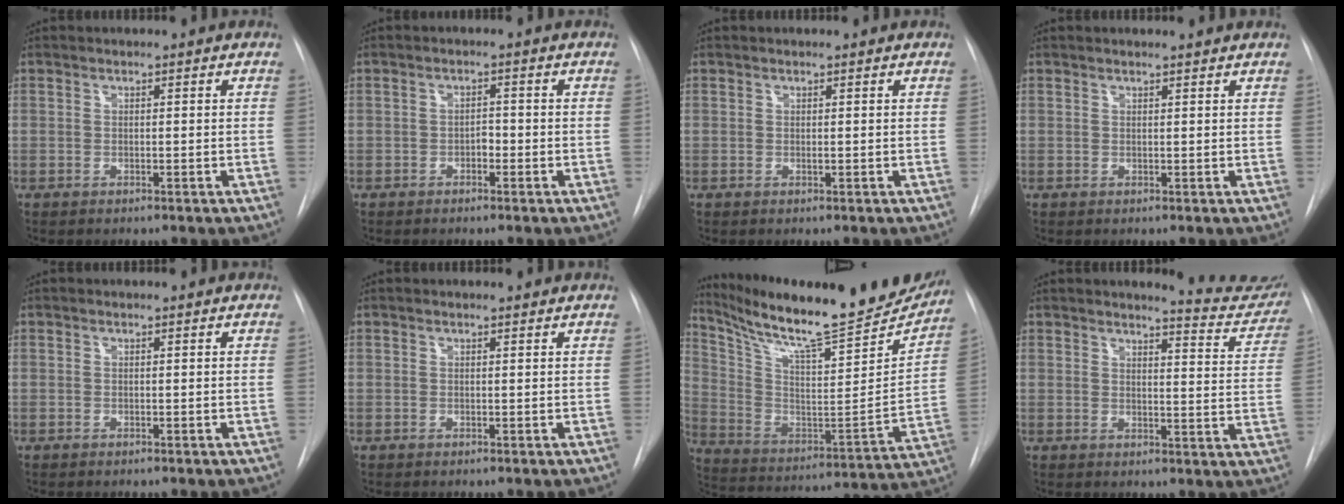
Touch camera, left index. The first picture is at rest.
{"total": 1.4, "force": [-0.7, 0.8, 1.0], "torque": [-0.011, 0.005, -0.014]}
{"total": 0.0}
{"total": 2.1, "force": [2.0, -0.1, 0.4], "torque": [-0.009, 0.005, 0.023]}
{"total": 0.0}
{"total": 1.2, "force": [1.2, 0.2, 0.2], "torque": [-0.009, 0.009, 0.014]}
{"total": 27.2, "force": [23.7, 4.1, 12.7], "torque": [-0.218, -0.056, 0.348]}
{"total": 10.1, "force": [9.9, 0.9, 1.9], "torque": [-0.006, -0.055, 0.096]}